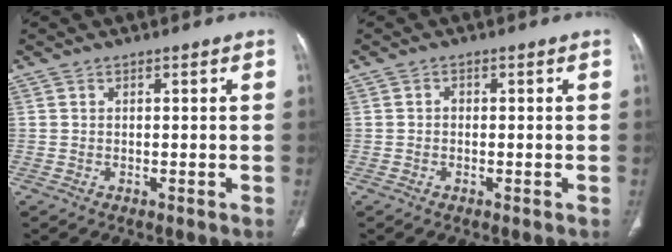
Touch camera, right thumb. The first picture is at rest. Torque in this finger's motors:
{"motor_torque": [0.14, 0.05, 0.54, 0.17, -0.02]}